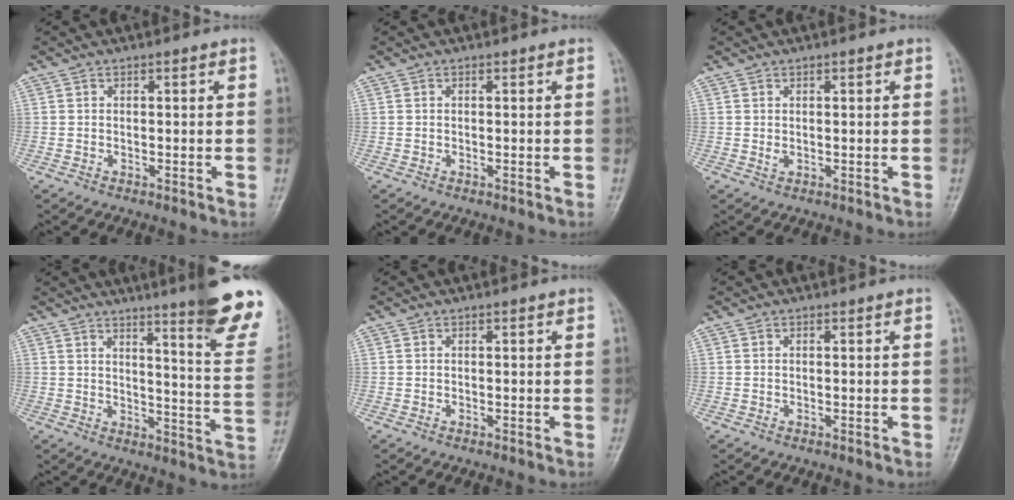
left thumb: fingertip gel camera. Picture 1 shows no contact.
{"total": 0.0}
{"total": 1.6, "force": [0.5, 0.8, 1.3], "torque": [-0.017, 0.001, 0.011]}
{"total": 17.4, "force": [11.7, 1.7, 12.8], "torque": [-0.133, -0.080, 0.147]}
{"total": 0.0}
{"total": 0.0}